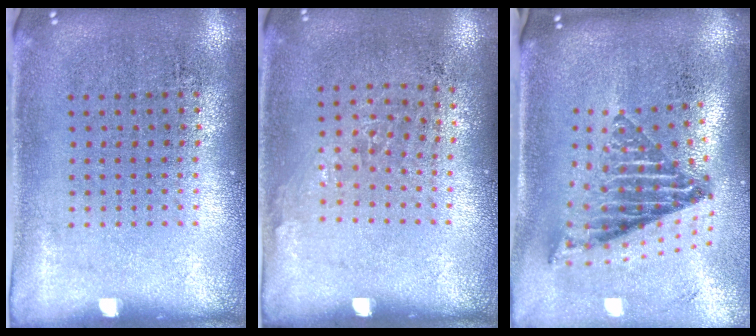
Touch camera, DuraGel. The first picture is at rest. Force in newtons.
{"total": 1.0, "press": 0.8, "slide": 0.6}
{"total": 1.9, "press": 1.3, "slide": 1.5}